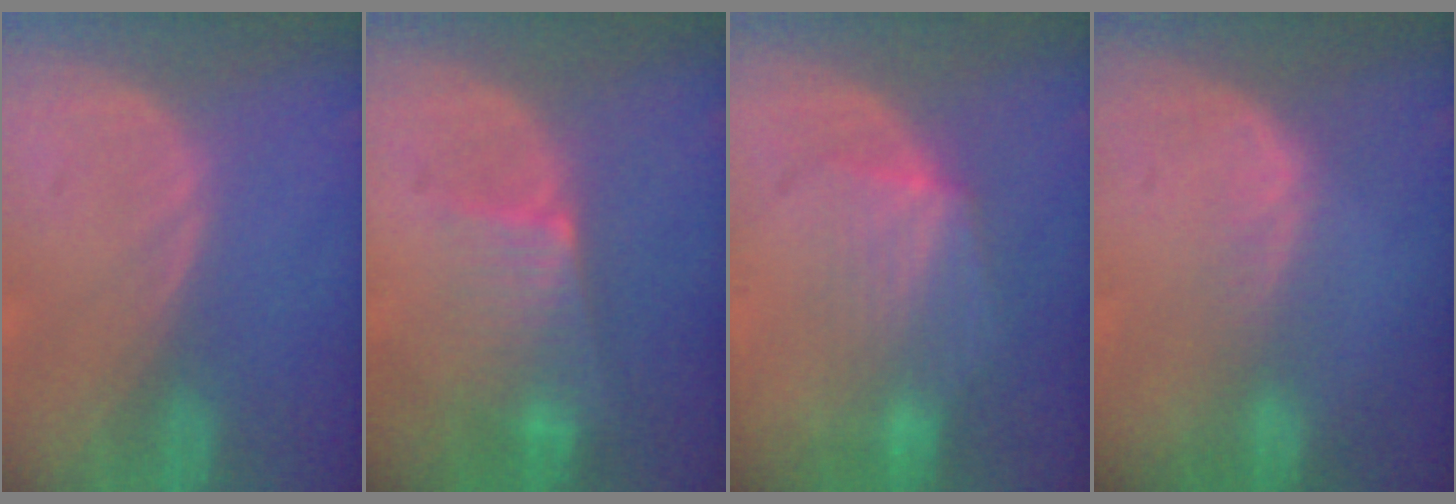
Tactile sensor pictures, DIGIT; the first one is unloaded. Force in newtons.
{"total": 6.4, "press": 5.7, "slide": 3.0}
{"total": 6.9, "press": 6.5, "slide": 2.4}
{"total": 2.5, "press": 2.0, "slide": 1.6}